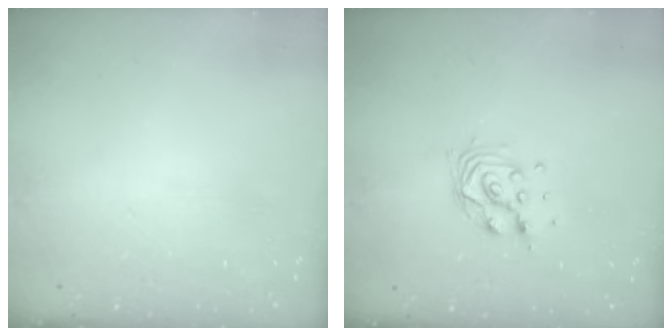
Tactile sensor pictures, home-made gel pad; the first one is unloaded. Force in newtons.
{"total": 9.4, "press": 9.2, "slide": 1.9}